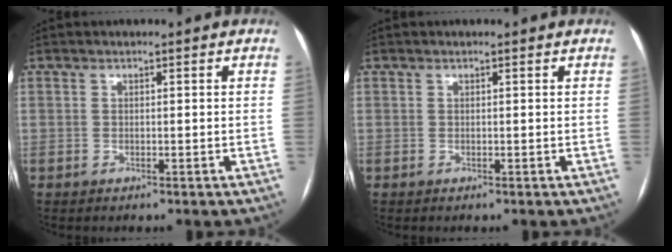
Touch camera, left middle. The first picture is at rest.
{"total": 0.0}